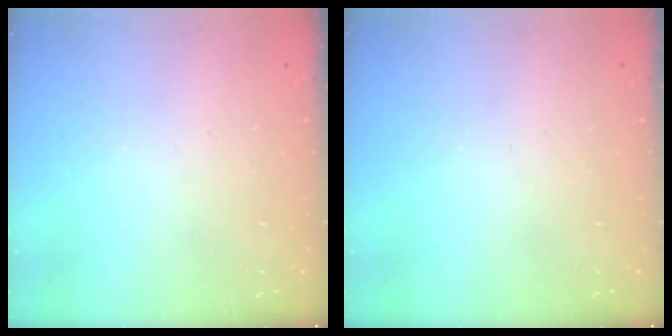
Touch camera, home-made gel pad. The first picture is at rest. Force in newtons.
{"total": 0.0}